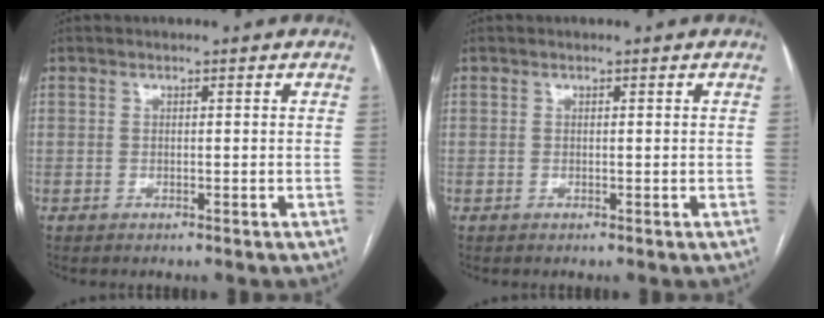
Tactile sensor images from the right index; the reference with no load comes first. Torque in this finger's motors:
{"motor_torque": [-0.20, 0.14, 0.09, 0.01]}